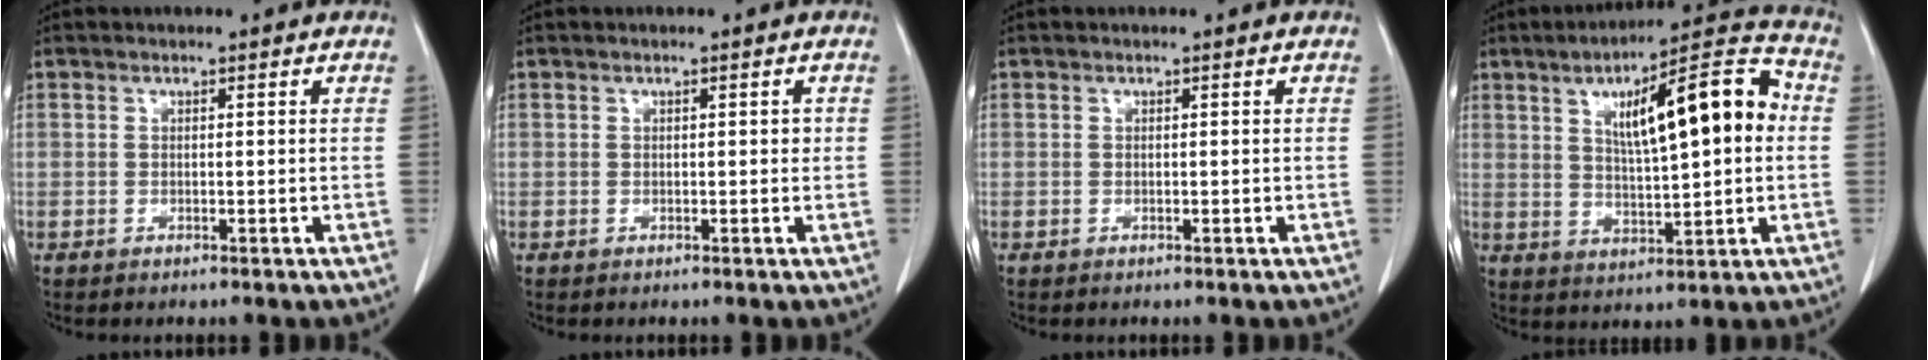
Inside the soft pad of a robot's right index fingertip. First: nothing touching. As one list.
[{"total": 0.8, "force": [0.1, 0.5, 0.7], "torque": [-0.006, 0.002, 0.001]}, {"total": 0.0}, {"total": 15.6, "force": [3.1, 3.3, 15.0], "torque": [-0.228, 0.031, 0.047]}]